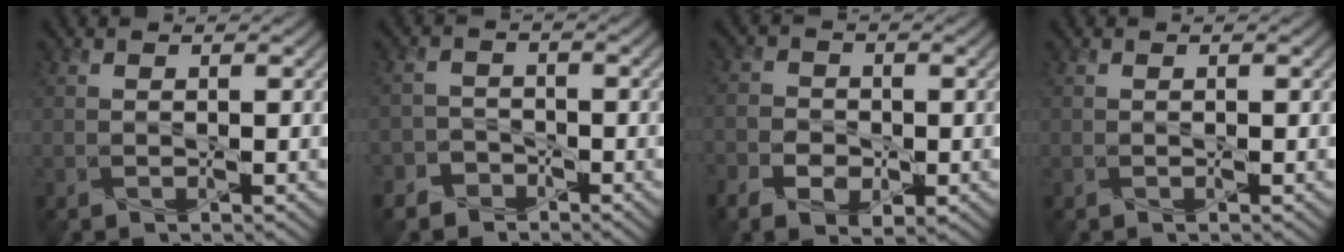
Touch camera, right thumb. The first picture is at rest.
{"total": 3.0, "force": [-2.4, 1.8, -0.2], "torque": [0.012, 0.004, -0.053]}
{"total": 4.3, "force": [-2.4, 3.0, 2.0], "torque": [-0.033, -0.007, -0.048]}
{"total": 0.0}